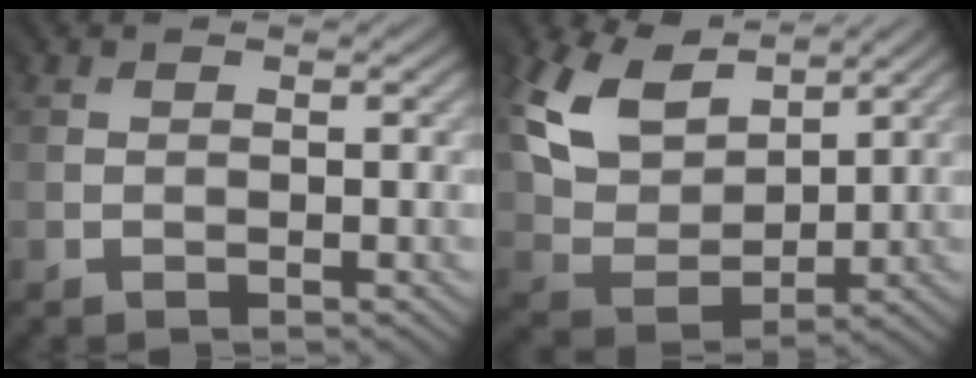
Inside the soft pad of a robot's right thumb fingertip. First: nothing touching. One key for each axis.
{"total": 10.9, "fx": 6.9, "fy": 6.4, "fz": 5.5, "tx": -0.169, "ty": 0.019, "tz": 0.132}